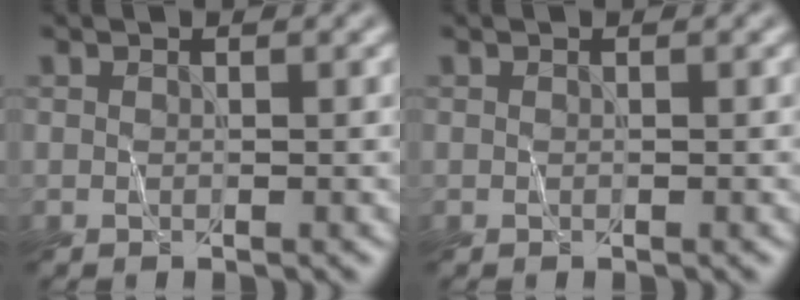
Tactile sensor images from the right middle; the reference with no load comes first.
{"total": 0.0}